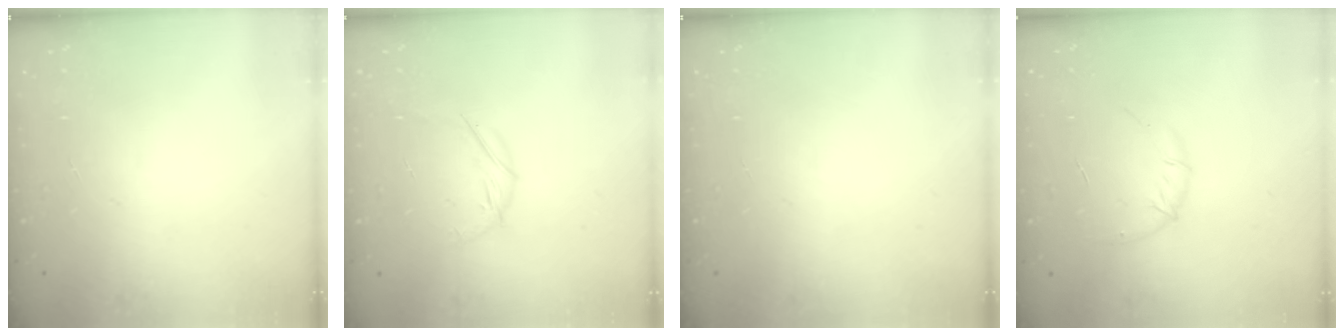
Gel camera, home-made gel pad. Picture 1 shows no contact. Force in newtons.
{"total": 4.8, "press": 4.7, "slide": 1.1}
{"total": 0.0}
{"total": 5.7, "press": 5.5, "slide": 1.6}